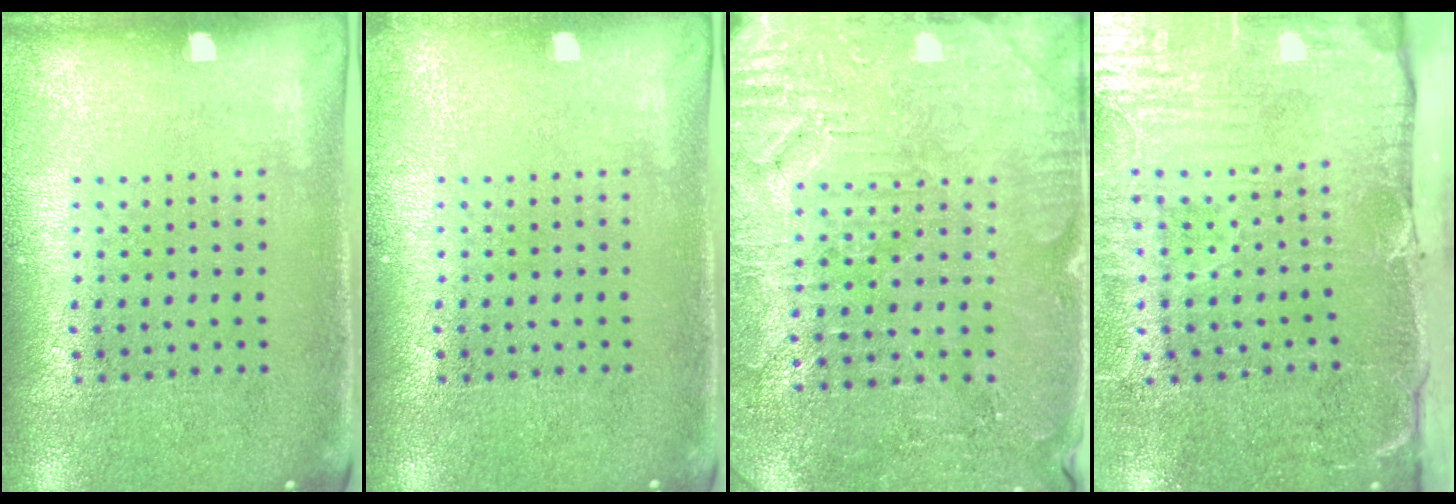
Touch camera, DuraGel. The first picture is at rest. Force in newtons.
{"total": 0.6, "press": 0.6, "slide": 0.1}
{"total": 3.3, "press": 3.2, "slide": 0.3}
{"total": 5.4, "press": 4.6, "slide": 2.9}